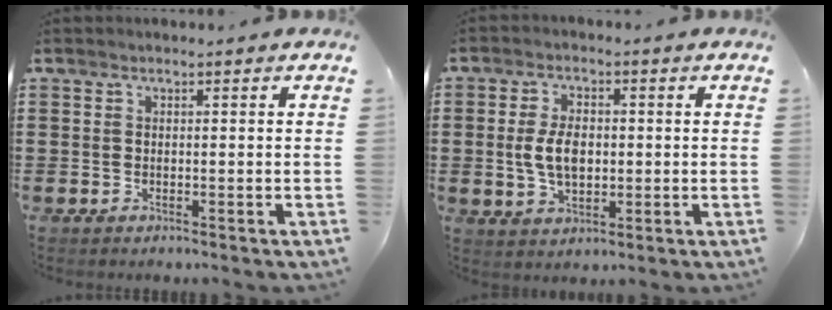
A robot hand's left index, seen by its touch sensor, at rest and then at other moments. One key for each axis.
{"total": 6.2, "fx": -0.1, "fy": 3.5, "fz": 5.1, "tx": -0.105, "ty": 0.002, "tz": -0.008}